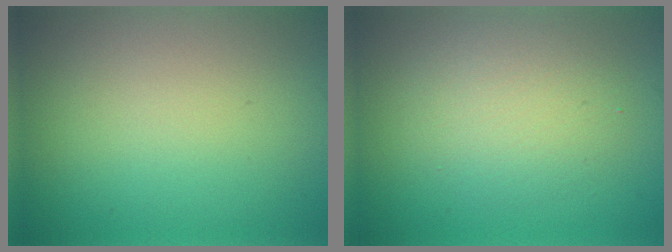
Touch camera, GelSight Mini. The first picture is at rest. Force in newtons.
{"total": 3.5, "press": 3.4, "slide": 0.4}